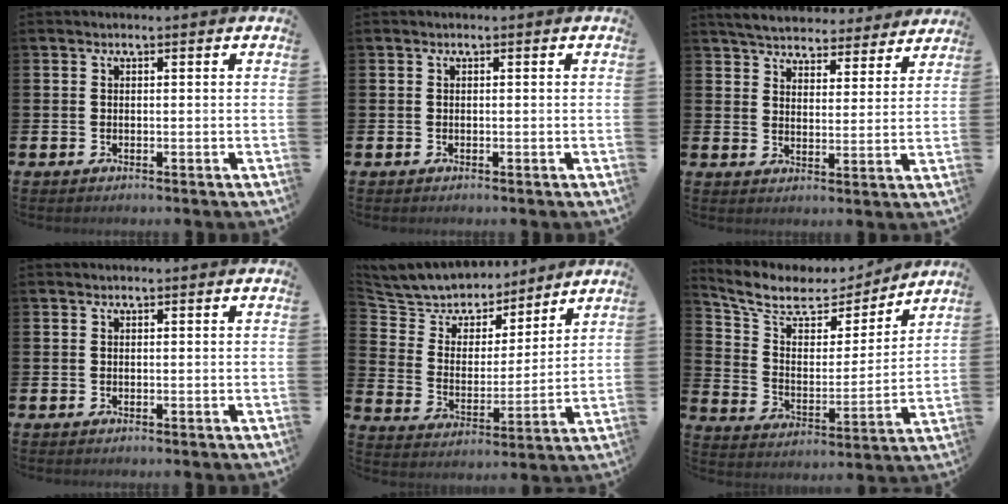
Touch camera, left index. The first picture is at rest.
{"total": 0.0}
{"total": 5.2, "force": [5.1, 1.0, 0.4], "torque": [-0.038, -0.031, 0.089]}
{"total": 0.0}
{"total": 8.0, "force": [7.5, 2.9, 0.4], "torque": [-0.066, -0.056, 0.136]}
{"total": 8.4, "force": [7.1, 3.6, 2.5], "torque": [-0.099, -0.045, 0.124]}